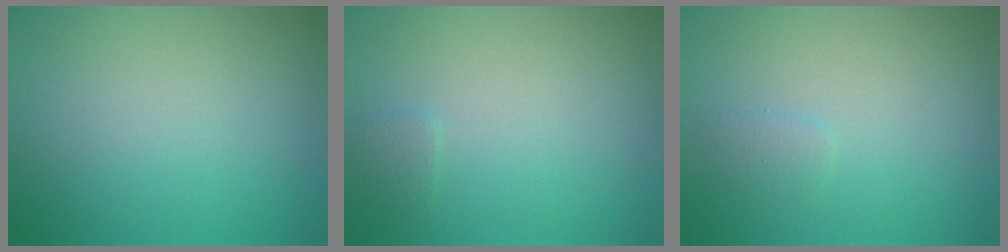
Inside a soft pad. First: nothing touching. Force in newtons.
{"total": 0.7, "press": 0.7, "slide": 0.1}
{"total": 0.8, "press": 0.8, "slide": 0.0}